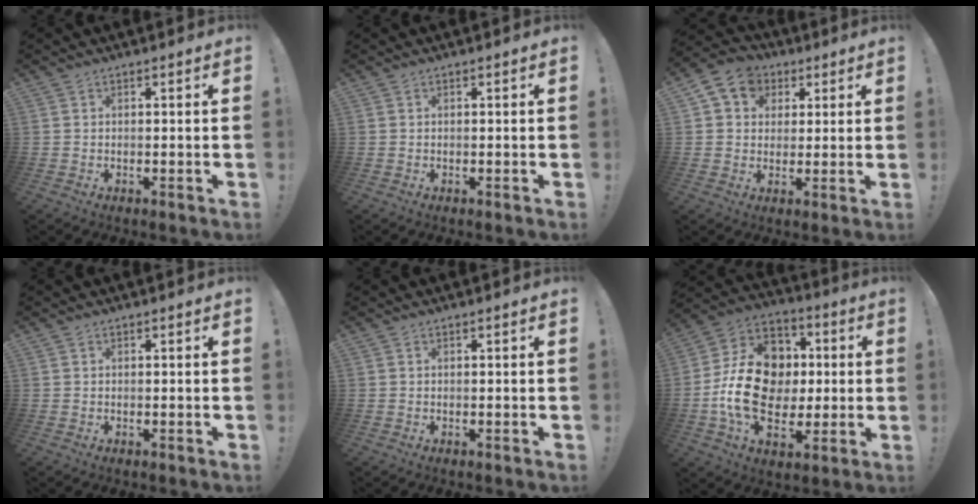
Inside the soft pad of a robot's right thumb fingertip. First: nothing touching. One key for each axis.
{"total": 0.0}
{"total": 8.7, "fx": 2.9, "fy": 7.6, "fz": 3.1, "tx": -0.045, "ty": -0.006, "tz": 0.061}
{"total": 0.0}
{"total": 0.0}
{"total": 20.3, "fx": -1.6, "fy": 15.8, "fz": 12.6, "tx": -0.211, "ty": 0.027, "tz": -0.010}